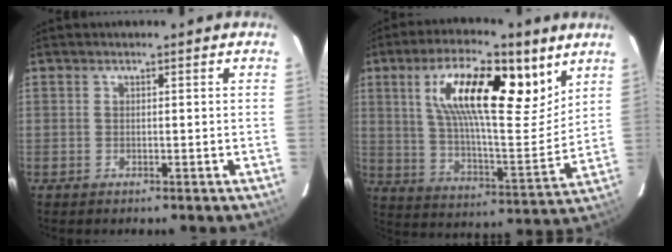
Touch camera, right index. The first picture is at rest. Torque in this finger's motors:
{"motor_torque": [1.53, 0.61, 1.05, 0.21]}